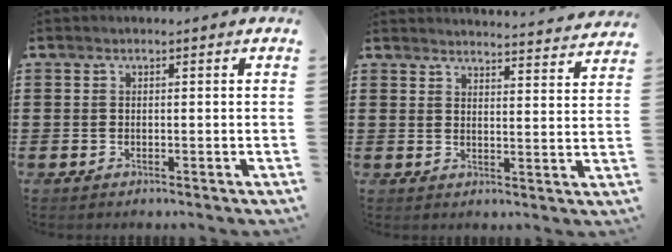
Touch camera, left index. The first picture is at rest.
{"total": 3.6, "force": [3.5, -0.7, 0.1], "torque": [-0.008, -0.029, 0.058]}